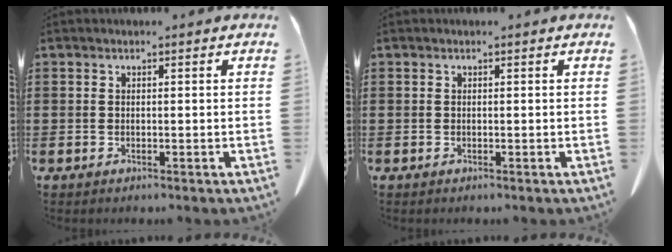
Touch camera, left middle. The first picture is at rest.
{"total": 0.0}